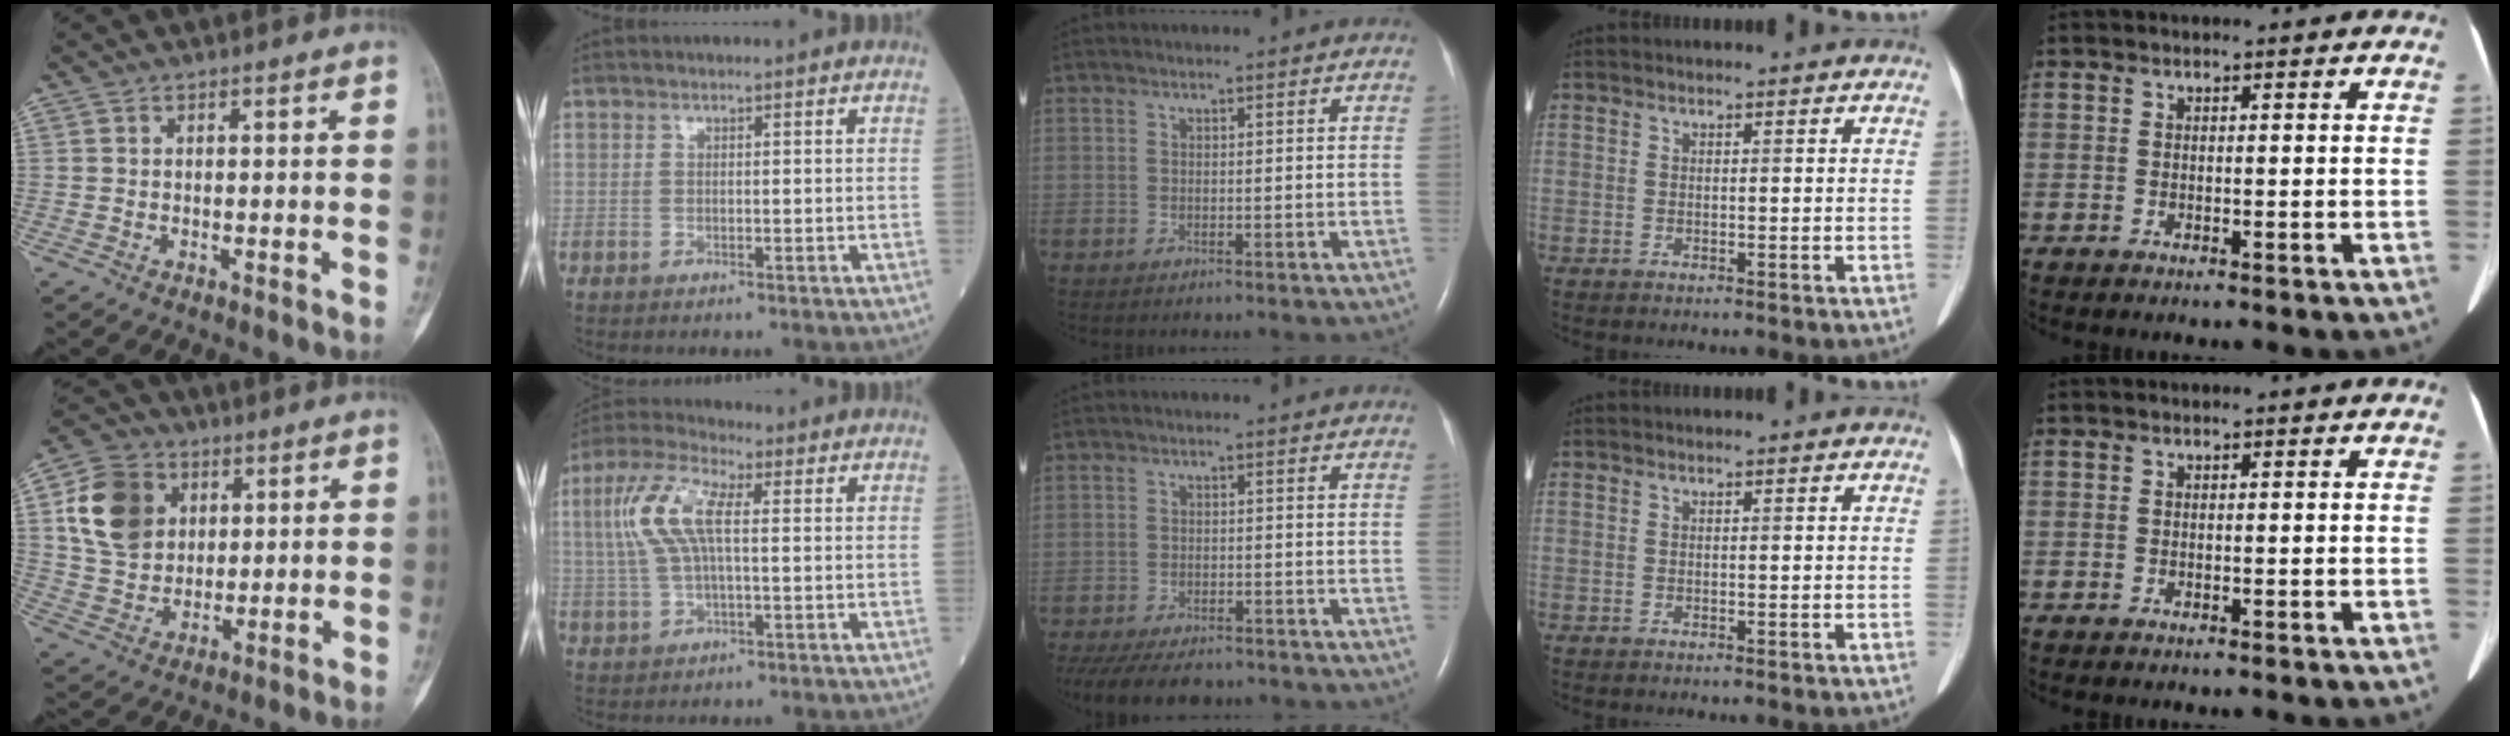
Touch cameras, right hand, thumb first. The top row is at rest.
{"thumb": {"total": 13.2, "force": [3.9, 10.4, 7.2], "torque": [-0.108, -0.004, 0.071]}, "index": {"total": 8.8, "force": [1.6, 2.7, 8.2], "torque": [-0.191, 0.025, 0.033]}, "middle": {"total": 11.6, "force": [-9.6, 4.2, 5.1], "torque": [-0.106, -0.013, -0.133]}}